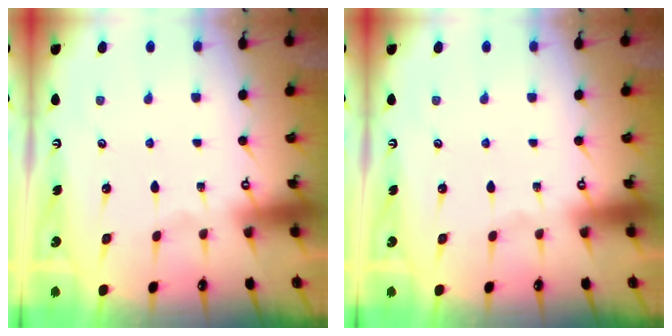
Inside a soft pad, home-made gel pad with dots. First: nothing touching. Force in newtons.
{"total": 0.0}